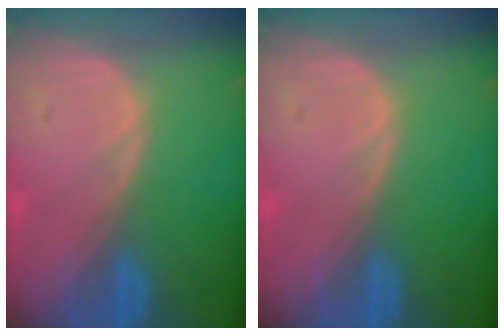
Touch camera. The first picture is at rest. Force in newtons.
{"total": 0.0}